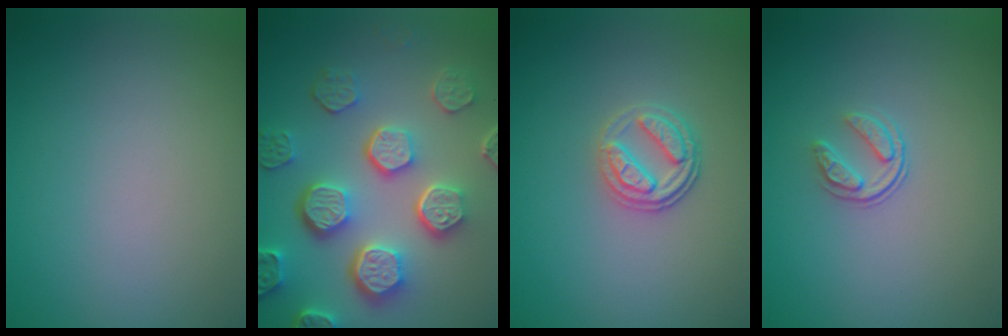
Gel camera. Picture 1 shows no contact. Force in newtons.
{"total": 7.7, "press": 6.0, "slide": 4.9}
{"total": 2.7, "press": 2.4, "slide": 1.1}
{"total": 1.7, "press": 1.1, "slide": 1.3}